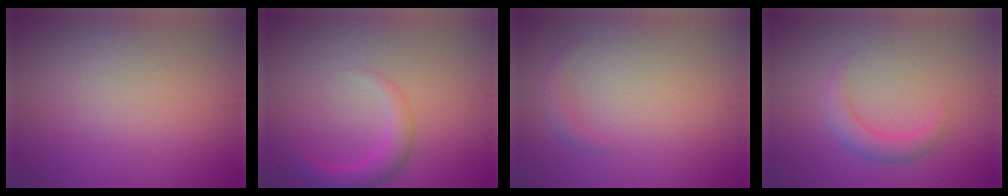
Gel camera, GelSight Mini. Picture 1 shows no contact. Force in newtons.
{"total": 2.7, "press": 2.7, "slide": 0.1}
{"total": 1.1, "press": 1.1, "slide": 0.0}
{"total": 2.4, "press": 2.4, "slide": 0.0}